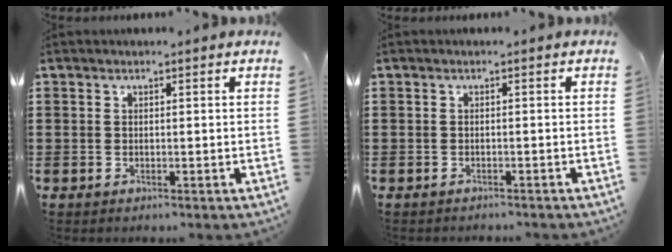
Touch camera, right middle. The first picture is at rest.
{"total": 0.6, "force": [-0.6, 0.2, -0.2], "torque": [0.001, -0.002, -0.012]}